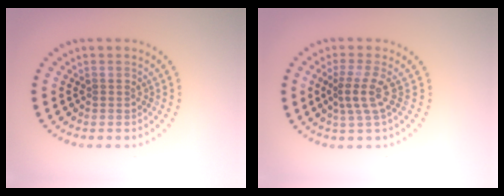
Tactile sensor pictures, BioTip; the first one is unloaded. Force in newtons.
{"total": 2.6, "press": 1.8, "slide": 1.9}